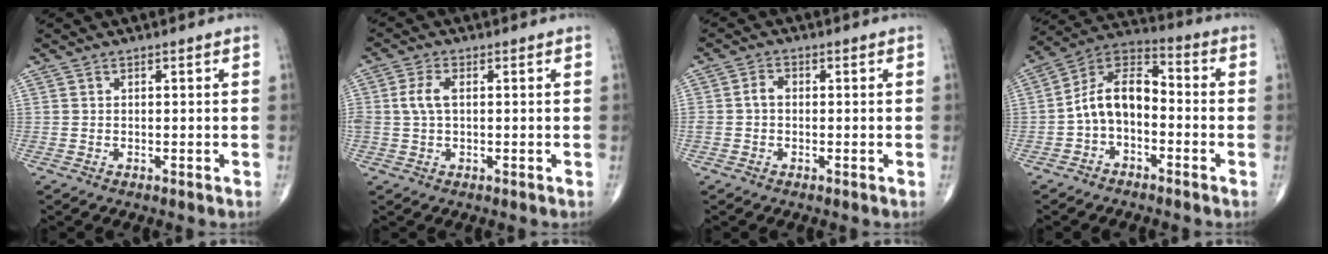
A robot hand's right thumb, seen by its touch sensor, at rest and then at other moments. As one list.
[{"total": 4.0, "force": [0.4, 2.2, 3.4], "torque": [-0.081, 0.006, 0.006]}, {"total": 2.1, "force": [-0.2, 1.5, 1.4], "torque": [-0.022, 0.007, -0.009]}, {"total": 10.4, "force": [-2.3, 6.5, 7.9], "torque": [-0.125, 0.049, -0.058]}]